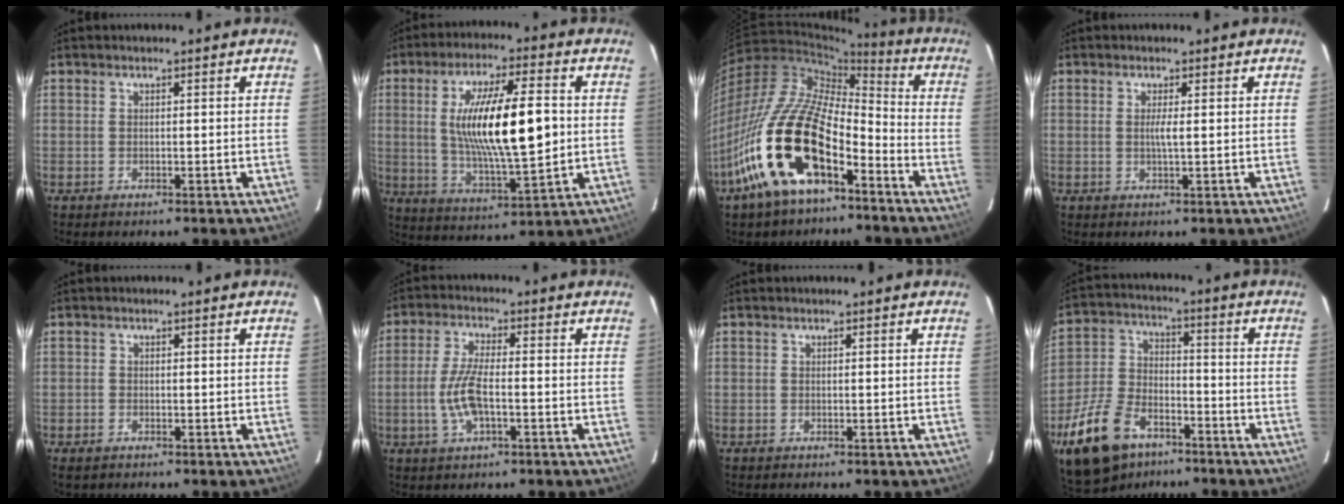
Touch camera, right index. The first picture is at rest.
{"total": 17.8, "force": [1.3, 4.5, 17.2], "torque": [-0.302, -0.001, 0.032]}
{"total": 22.1, "force": [-11.5, 9.8, 16.2], "torque": [-0.322, -0.002, -0.224]}
{"total": 1.6, "force": [0.2, -0.1, 1.6], "torque": [-0.030, -0.002, 0.001]}
{"total": 1.3, "force": [-0.9, 0.8, 0.5], "torque": [-0.011, -0.004, -0.018]}
{"total": 7.4, "force": [-1.7, 2.4, 6.8], "torque": [-0.144, 0.000, -0.033]}
{"total": 0.0}
{"total": 17.7, "force": [-11.3, 9.7, 9.5], "torque": [-0.219, 0.000, -0.199]}